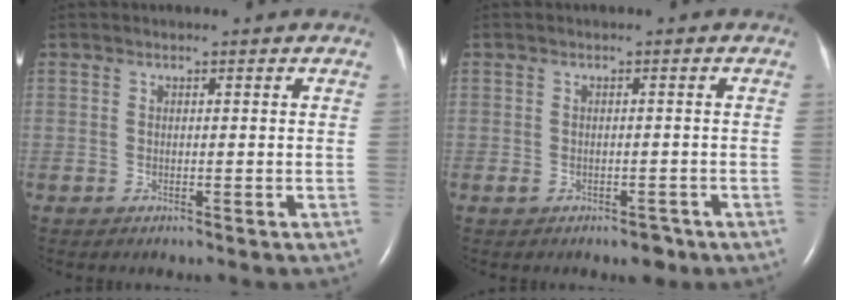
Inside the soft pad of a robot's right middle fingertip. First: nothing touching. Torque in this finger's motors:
{"motor_torque": [-0.09, 0.00, 0.06, 0.01]}